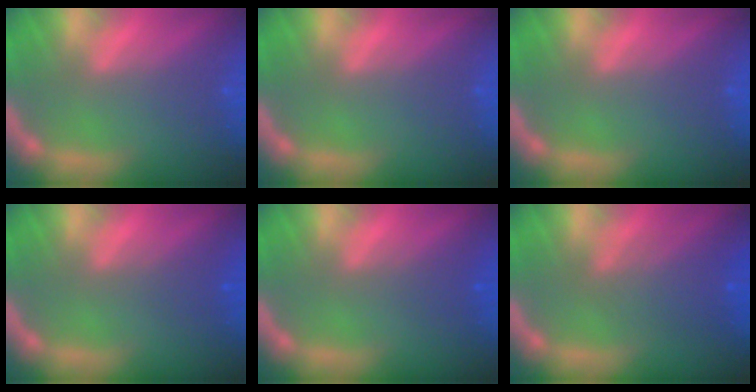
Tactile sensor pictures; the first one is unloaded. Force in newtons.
{"total": 0.0}
{"total": 0.0}
{"total": 1.5}
{"total": 1.5}
{"total": 4.1}